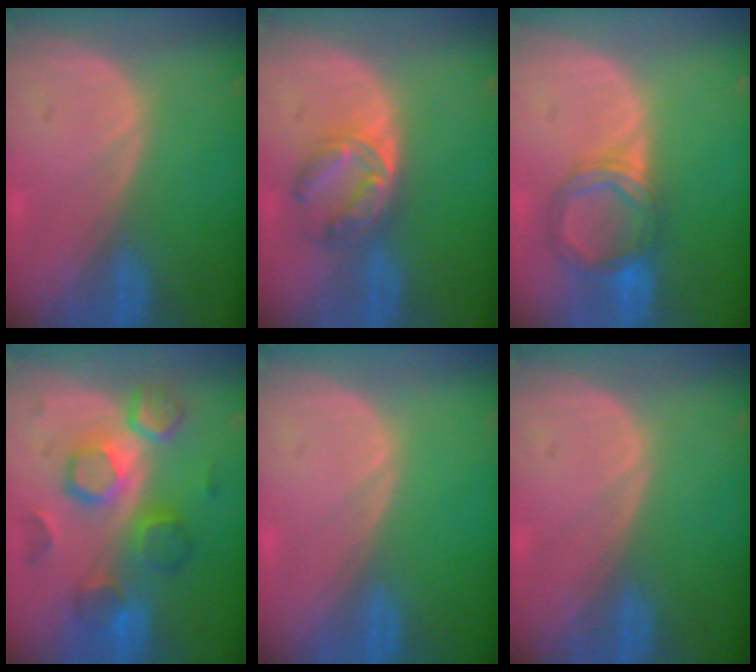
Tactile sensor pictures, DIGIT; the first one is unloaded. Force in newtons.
{"total": 5.8, "press": 5.5, "slide": 1.8}
{"total": 5.6, "press": 5.6, "slide": 0.4}
{"total": 9.1, "press": 9.1, "slide": 0.3}
{"total": 0.0}
{"total": 0.0}